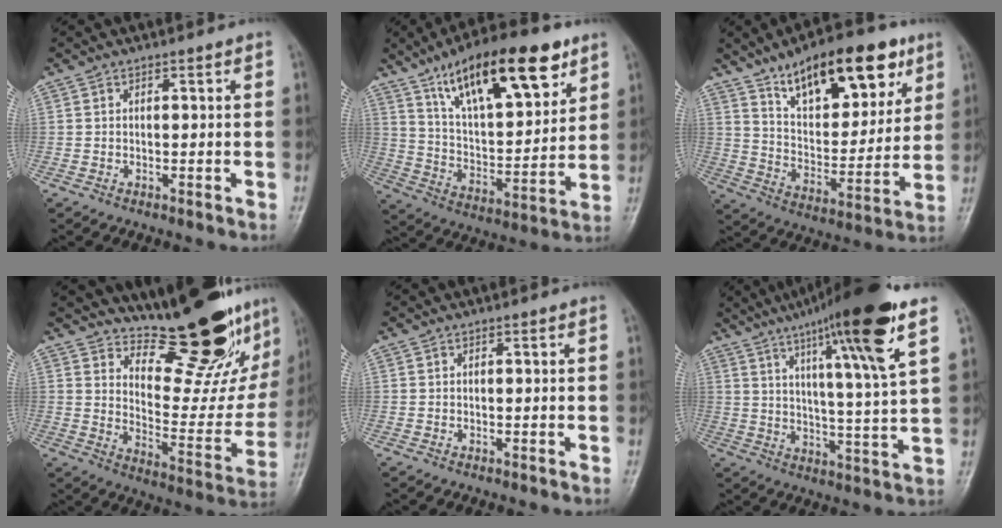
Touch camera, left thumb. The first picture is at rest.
{"total": 22.7, "force": [13.0, 8.4, 16.6], "torque": [-0.235, -0.042, 0.225]}
{"total": 21.5, "force": [12.4, 9.5, 14.9], "torque": [-0.178, -0.048, 0.206]}
{"total": 21.8, "force": [16.7, 6.9, 12.3], "torque": [-0.132, -0.132, 0.241]}
{"total": 0.0}
{"total": 19.2, "force": [10.6, 1.1, 16.0], "torque": [-0.241, -0.040, 0.162]}